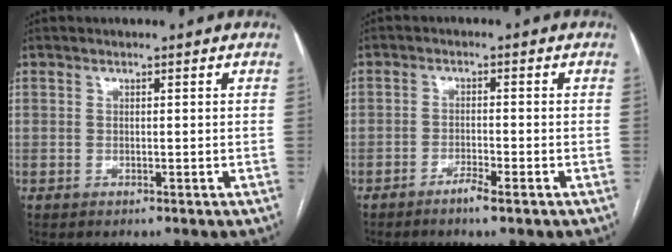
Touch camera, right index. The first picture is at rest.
{"total": 2.7, "force": [-1.9, 0.2, 1.9], "torque": [-0.034, 0.001, -0.034]}